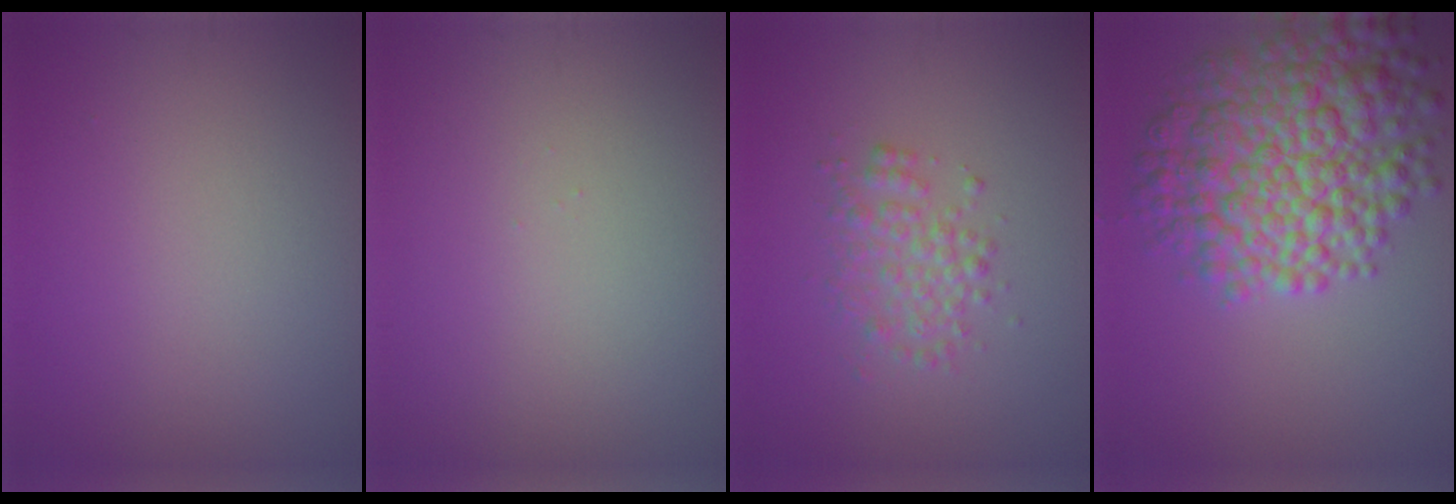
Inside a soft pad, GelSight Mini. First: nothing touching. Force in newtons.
{"total": 0.0}
{"total": 2.6, "press": 2.6, "slide": 0.0}
{"total": 9.7, "press": 9.7, "slide": 0.2}